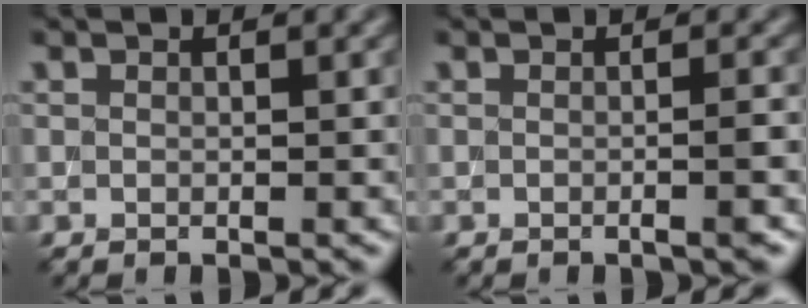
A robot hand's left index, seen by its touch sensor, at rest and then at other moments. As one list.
[{"total": 2.4, "force": [-0.4, 0.9, 2.2], "torque": [-0.004, 0.007, -0.010]}]